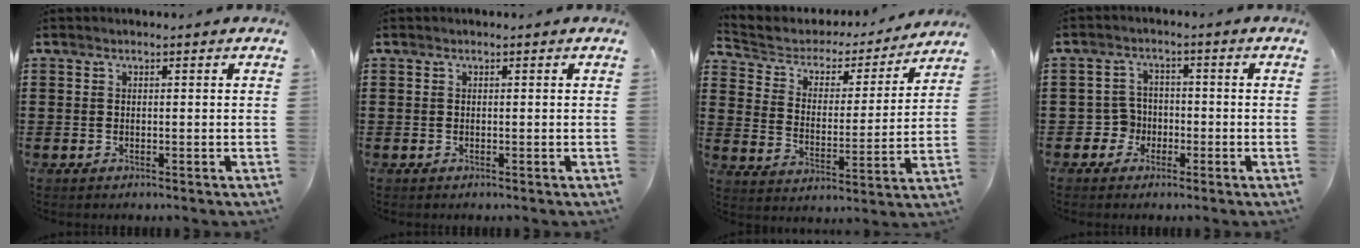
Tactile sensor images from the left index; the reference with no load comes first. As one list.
[{"total": 0.0}, {"total": 3.4, "force": [2.7, 2.0, 0.6], "torque": [-0.037, -0.018, 0.036]}, {"total": 3.5, "force": [-1.5, 3.1, 1.0], "torque": [-0.037, 0.002, -0.034]}]